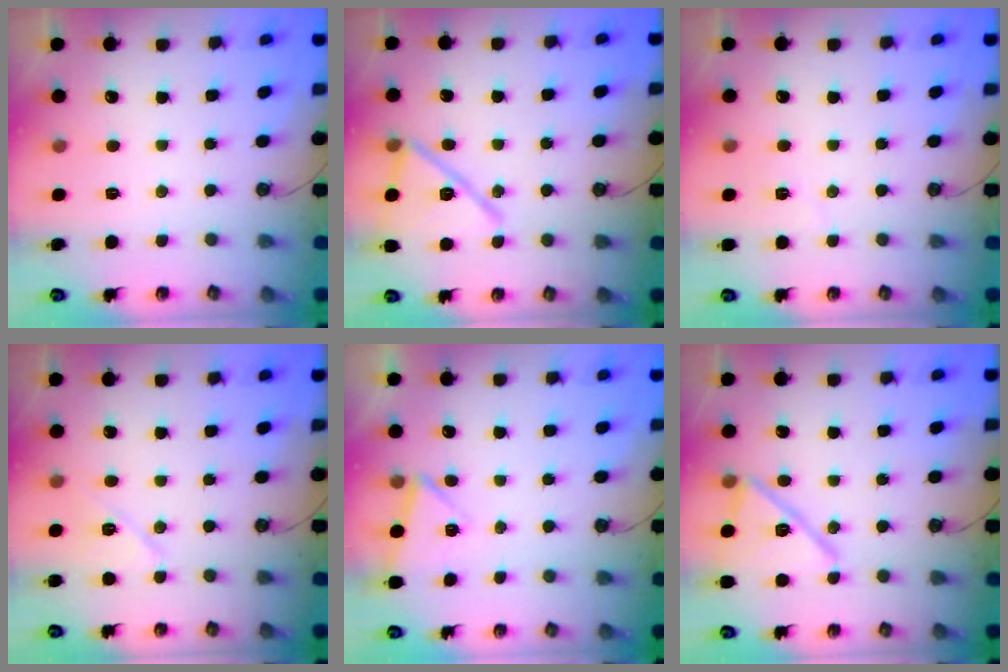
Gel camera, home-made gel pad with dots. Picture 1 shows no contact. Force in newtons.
{"total": 16.1, "press": 16.0, "slide": 2.4}
{"total": 3.8, "press": 2.9, "slide": 2.4}
{"total": 8.2, "press": 7.7, "slide": 2.8}
{"total": 4.9, "press": 4.2, "slide": 2.4}
{"total": 15.3, "press": 15.3, "slide": 0.3}